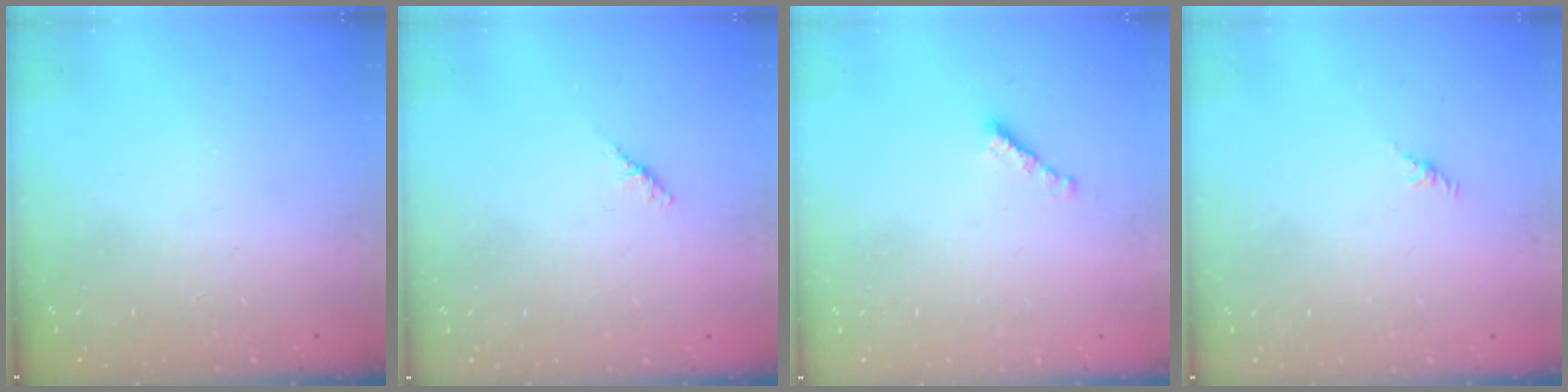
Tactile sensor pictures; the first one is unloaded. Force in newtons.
{"total": 1.8, "press": 1.7, "slide": 0.6}
{"total": 2.4, "press": 2.4, "slide": 0.4}
{"total": 2.1, "press": 2.0, "slide": 0.7}